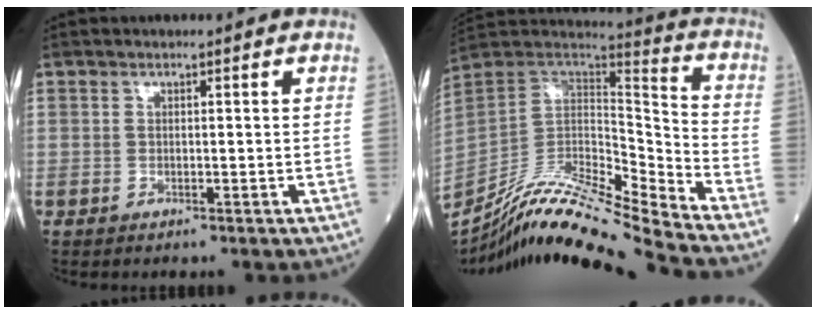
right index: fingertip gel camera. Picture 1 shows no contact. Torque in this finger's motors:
{"motor_torque": [-0.24, -0.19, -0.10, 0.01]}